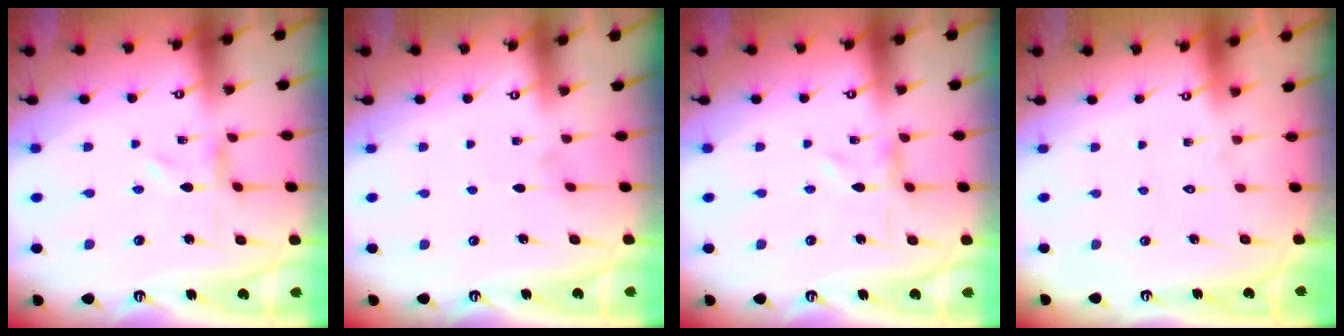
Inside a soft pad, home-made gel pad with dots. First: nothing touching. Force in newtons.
{"total": 2.0, "press": 2.0, "slide": 0.2}
{"total": 0.7, "press": 0.7, "slide": 0.2}
{"total": 1.6, "press": 1.6, "slide": 0.1}